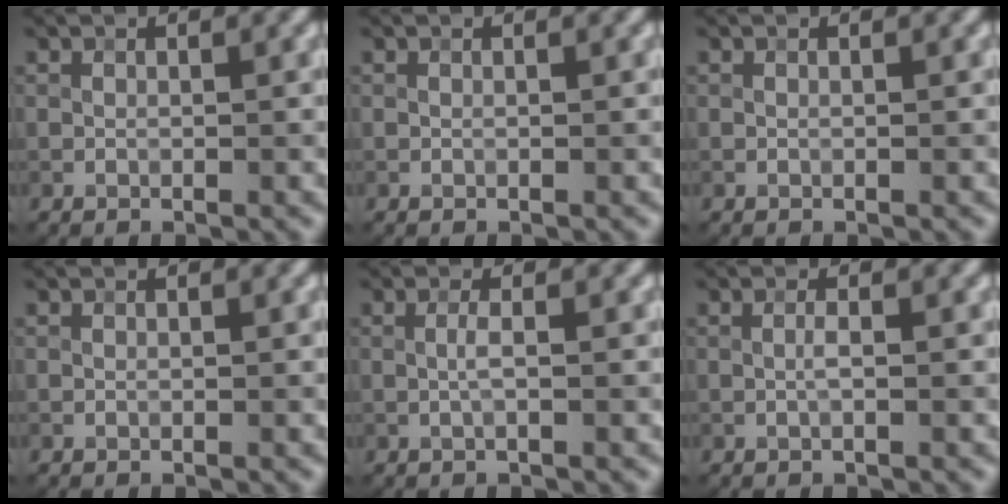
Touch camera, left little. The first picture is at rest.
{"total": 0.0}
{"total": 0.0}
{"total": 0.0}
{"total": 1.0, "force": [-0.1, 0.0, 1.0], "torque": [-0.020, 0.002, -0.004]}
{"total": 0.8, "force": [-0.2, 0.0, 0.8], "torque": [-0.014, 0.001, -0.005]}